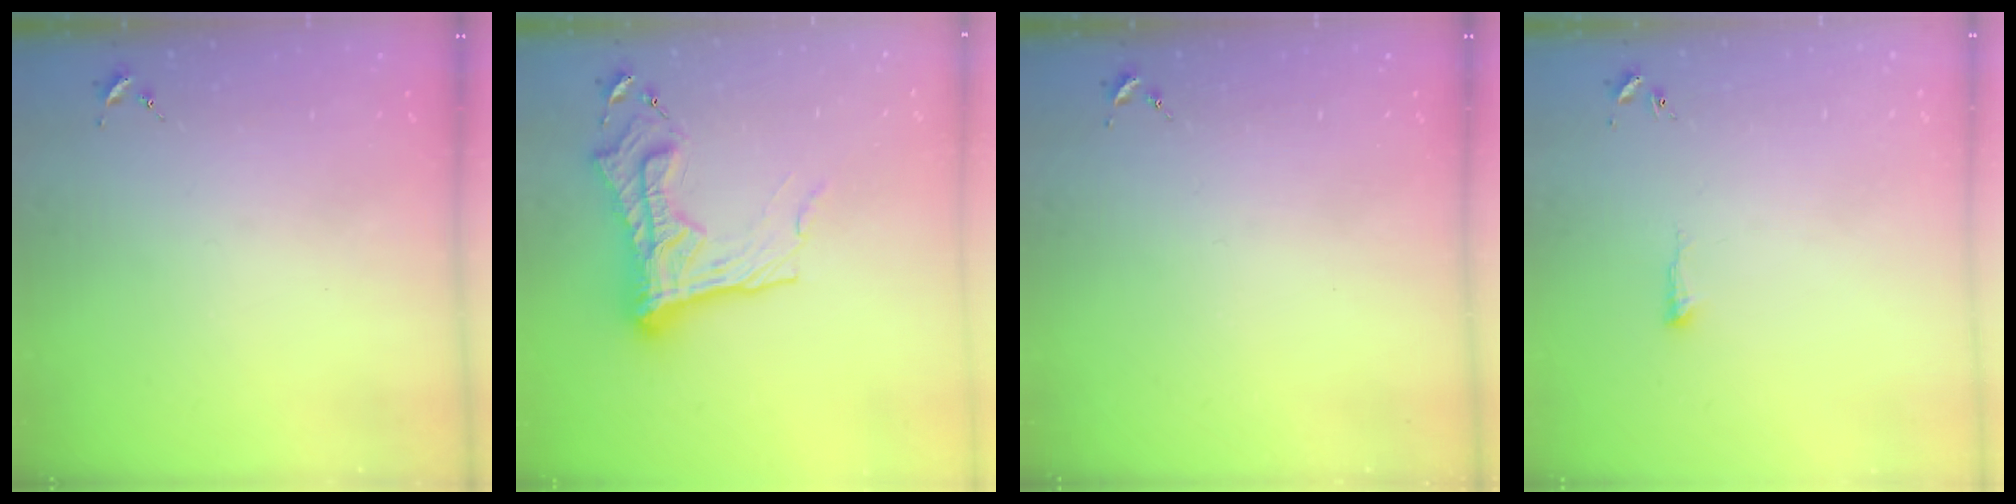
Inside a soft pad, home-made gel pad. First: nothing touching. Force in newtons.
{"total": 19.7, "press": 19.6, "slide": 1.9}
{"total": 0.0}
{"total": 5.1, "press": 5.0, "slide": 0.5}